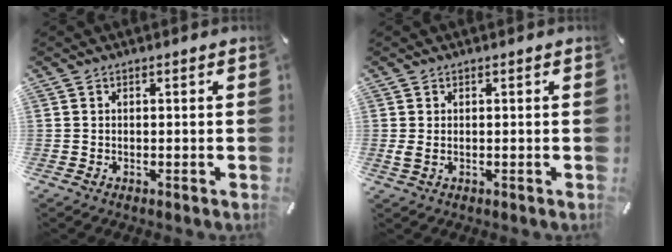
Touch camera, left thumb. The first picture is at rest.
{"total": 1.5, "force": [0.1, 0.9, 1.1], "torque": [-0.016, -0.004, 0.002]}